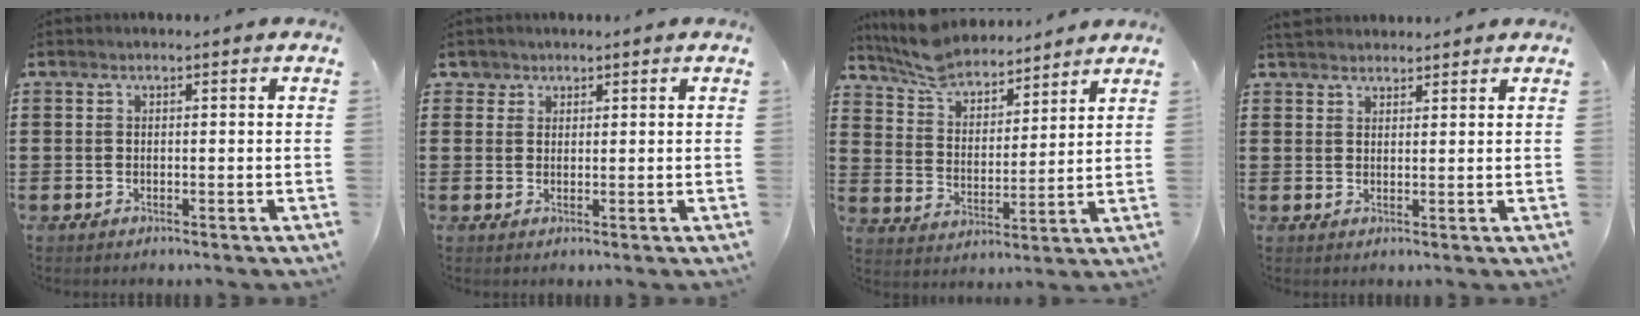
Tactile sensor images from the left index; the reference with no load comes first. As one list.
[{"total": 1.8, "force": [1.3, 1.3, 0.1], "torque": [-0.009, 0.006, 0.025]}, {"total": 7.8, "force": [7.2, 2.0, 2.1], "torque": [-0.070, -0.028, 0.132]}, {"total": 2.3, "force": [2.2, 0.4, 0.2], "torque": [-0.009, 0.002, 0.044]}]